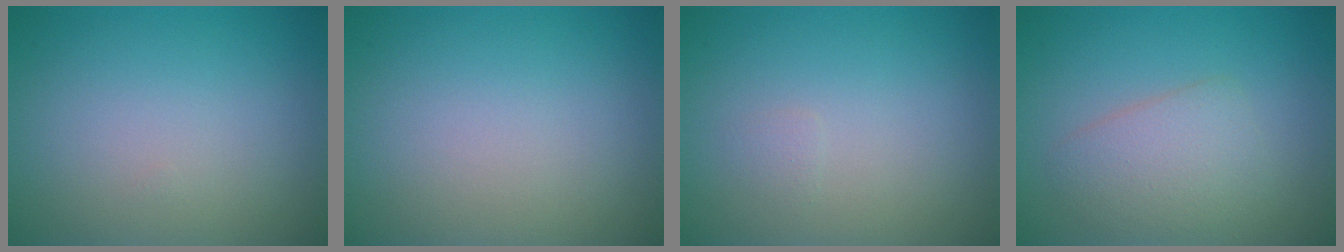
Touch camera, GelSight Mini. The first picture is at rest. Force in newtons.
{"total": 0.0}
{"total": 0.5, "press": 0.5, "slide": 0.1}
{"total": 3.2, "press": 3.2, "slide": 0.1}